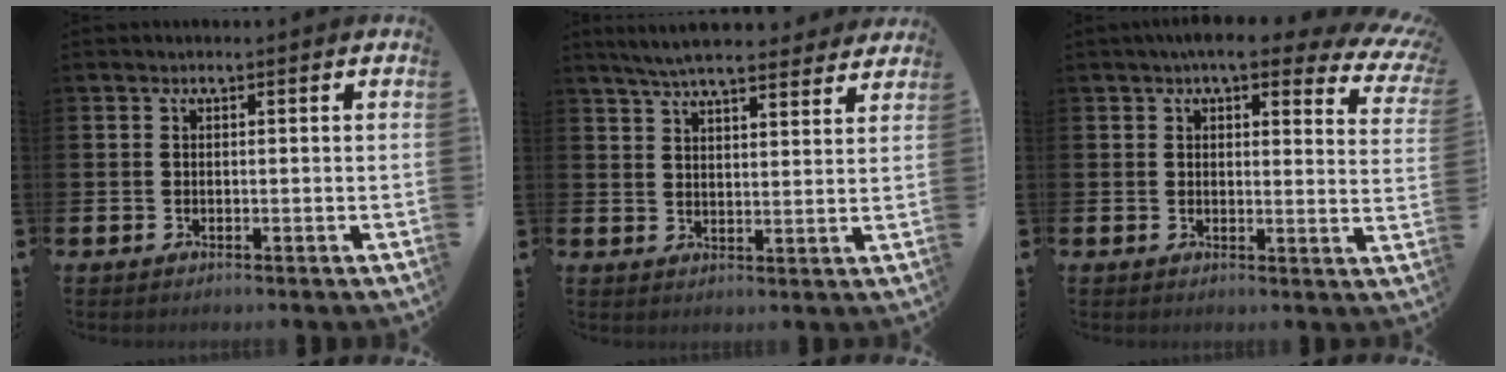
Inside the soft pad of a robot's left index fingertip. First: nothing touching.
{"total": 6.5, "force": [6.2, 0.8, 2.0], "torque": [-0.045, -0.031, 0.109]}
{"total": 6.3, "force": [5.1, 2.0, 3.1], "torque": [-0.049, -0.025, 0.085]}